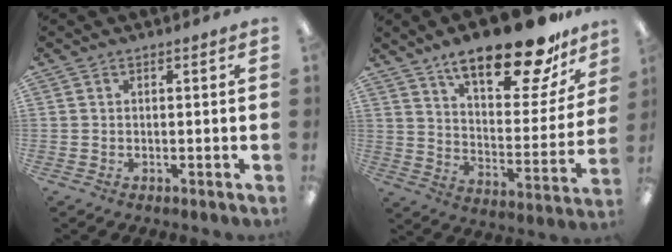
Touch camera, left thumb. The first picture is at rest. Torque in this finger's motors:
{"motor_torque": [0.56, 0.61, 1.41, -1.36, 0.12]}